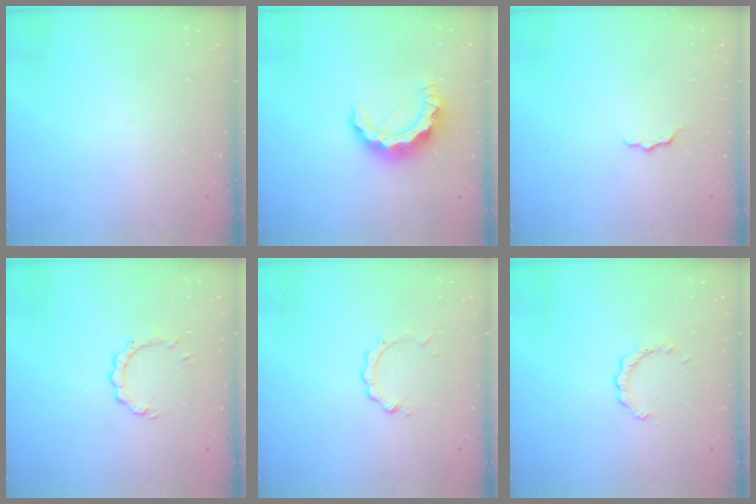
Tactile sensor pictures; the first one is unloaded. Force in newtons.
{"total": 9.8, "press": 9.8, "slide": 0.8}
{"total": 3.1, "press": 3.1, "slide": 0.2}
{"total": 3.5, "press": 3.5, "slide": 0.4}
{"total": 2.0, "press": 2.0, "slide": 0.2}
{"total": 2.1, "press": 2.1, "slide": 0.1}